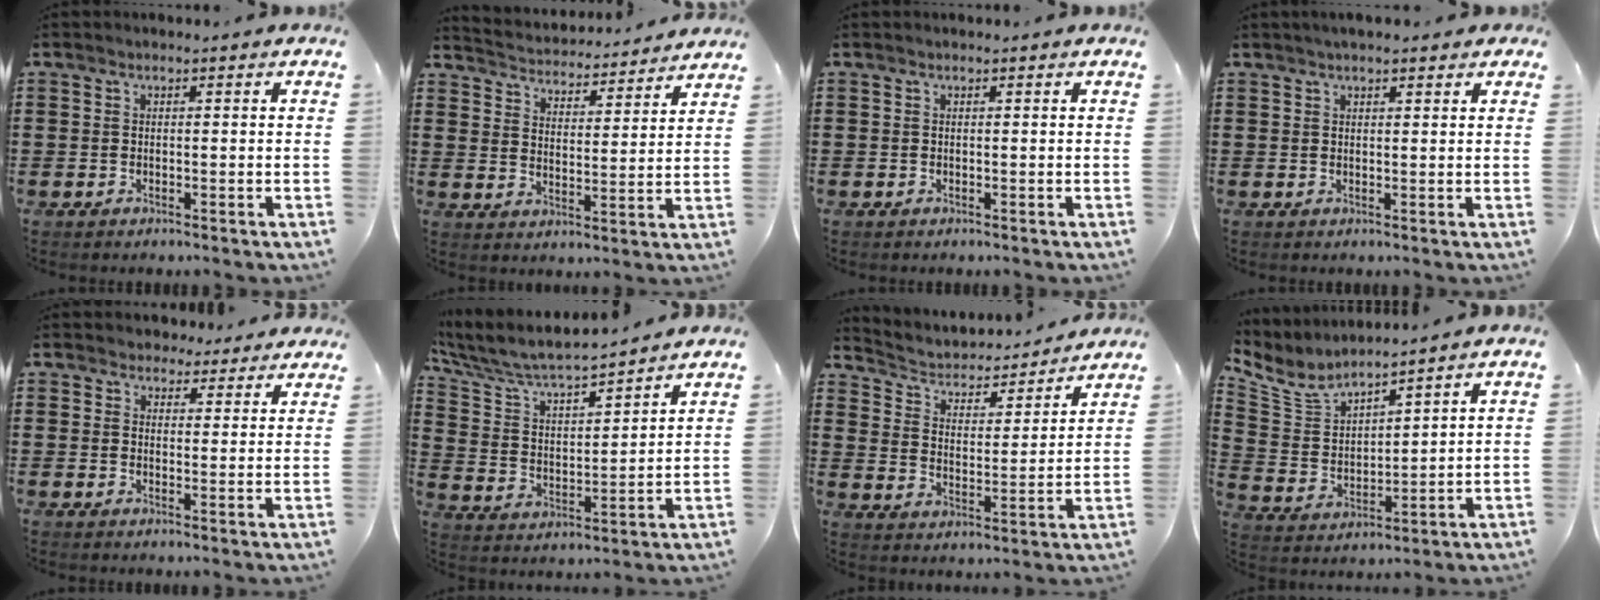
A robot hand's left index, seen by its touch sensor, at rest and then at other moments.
{"total": 3.6, "force": [3.6, -0.1, -0.3], "torque": [-0.018, -0.034, 0.056]}
{"total": 0.0}
{"total": 2.1, "force": [1.7, 0.4, 1.2], "torque": [-0.025, 0.006, 0.030]}
{"total": 3.4, "force": [3.2, 1.0, 0.0], "torque": [-0.012, -0.006, 0.062]}
{"total": 6.5, "force": [6.0, 0.8, 2.3], "torque": [-0.072, -0.038, 0.098]}
{"total": 3.3, "force": [3.0, 1.2, 0.7], "torque": [-0.035, -0.025, 0.042]}
{"total": 6.0, "force": [5.5, 1.5, 2.0], "torque": [-0.068, -0.027, 0.095]}